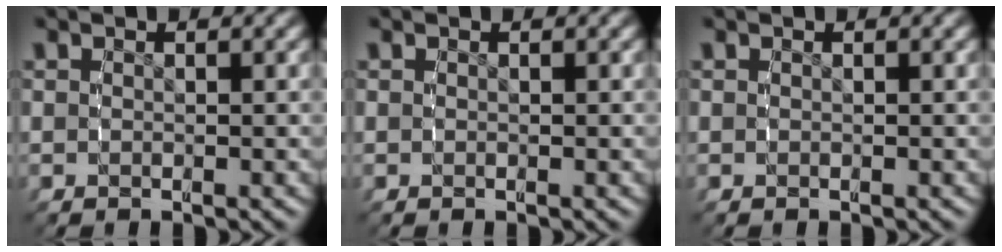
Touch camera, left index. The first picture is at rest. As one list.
[{"total": 0.0}, {"total": 0.0}]